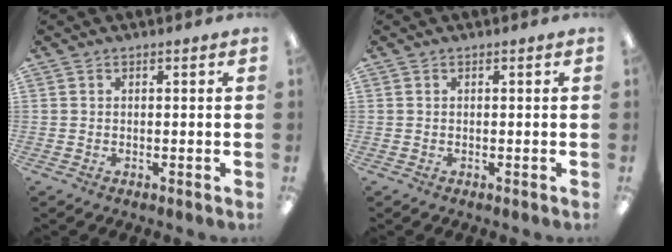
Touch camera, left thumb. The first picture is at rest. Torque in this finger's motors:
{"motor_torque": [0.00, 0.00, 0.25, -0.01, 0.00]}